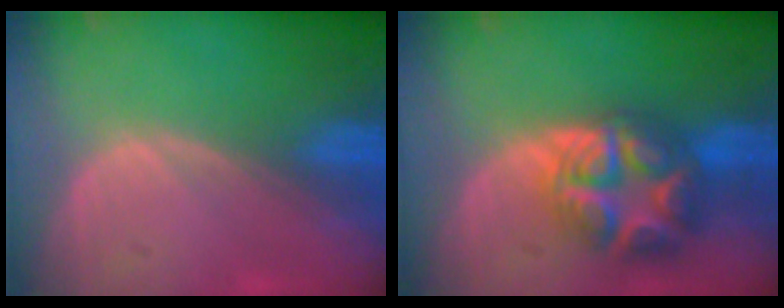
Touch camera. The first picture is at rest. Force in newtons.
{"total": 8.9, "press": 8.9, "slide": 0.5}